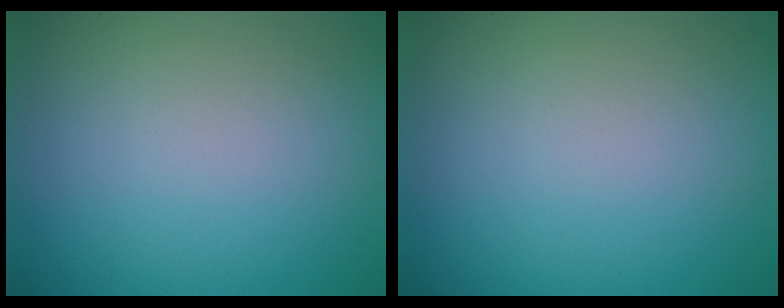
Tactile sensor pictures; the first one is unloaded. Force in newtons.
{"total": 0.0}